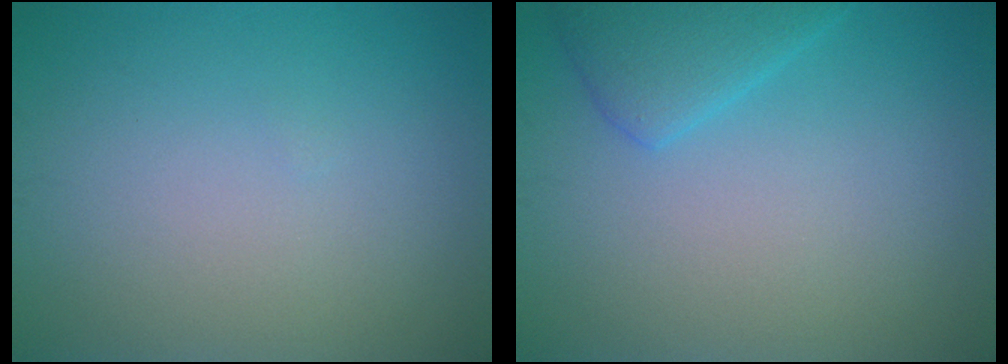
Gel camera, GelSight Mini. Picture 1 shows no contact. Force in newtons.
{"total": 2.9, "press": 2.9, "slide": 0.2}